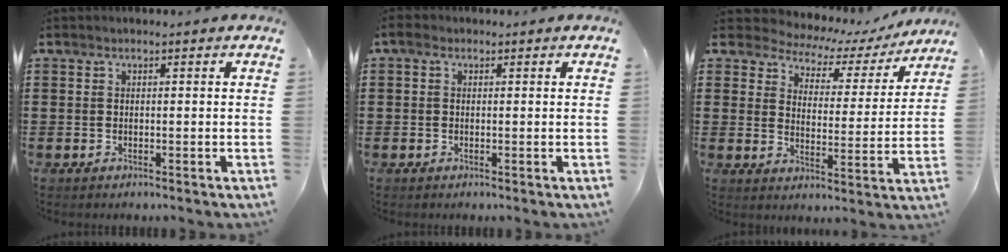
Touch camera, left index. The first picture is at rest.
{"total": 1.2, "force": [-0.2, 0.9, 0.8], "torque": [-0.017, 0.005, -0.006]}
{"total": 3.9, "force": [3.5, 1.6, 0.7], "torque": [-0.040, -0.025, 0.053]}